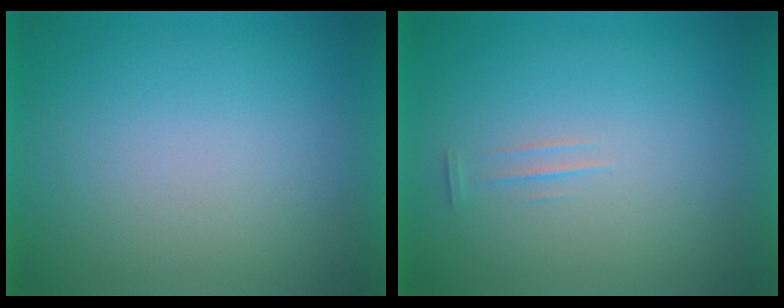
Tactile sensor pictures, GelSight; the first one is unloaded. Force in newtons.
{"total": 1.3}